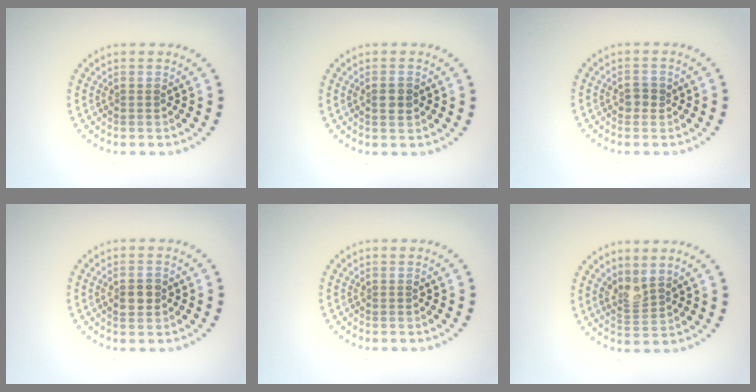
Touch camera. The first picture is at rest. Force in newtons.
{"total": 1.5, "press": 1.4, "slide": 0.3}
{"total": 1.3, "press": 1.2, "slide": 0.4}
{"total": 2.4, "press": 2.4, "slide": 0.0}
{"total": 0.0}
{"total": 2.0, "press": 1.6, "slide": 1.3}